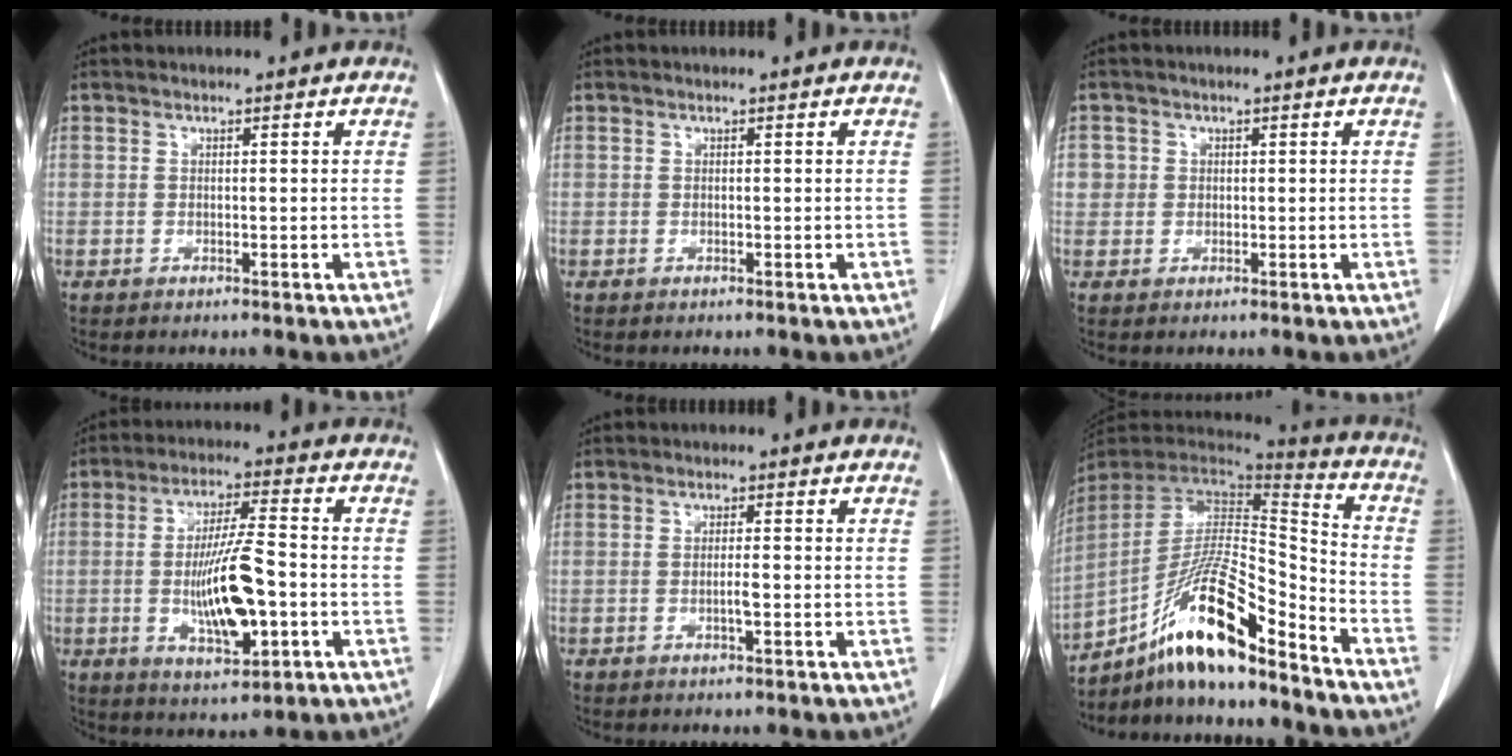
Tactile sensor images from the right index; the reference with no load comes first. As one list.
[{"total": 0.0}, {"total": 2.2, "force": [0.4, 2.1, 0.1], "torque": [0.014, 0.003, 0.003]}, {"total": 11.9, "force": [-2.2, 2.6, 11.4], "torque": [-0.211, -0.005, -0.033]}, {"total": 1.8, "force": [-0.4, 0.2, 1.8], "torque": [-0.034, -0.001, -0.008]}, {"total": 18.8, "force": [-13.0, 2.4, 13.3], "torque": [-0.257, -0.002, -0.231]}]